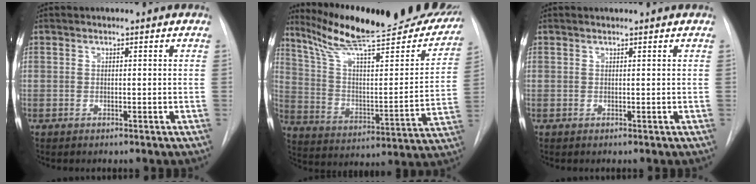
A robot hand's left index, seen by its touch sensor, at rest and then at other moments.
{"total": 29.3, "force": [25.0, 4.6, 14.5], "torque": [-0.220, -0.049, 0.349]}
{"total": 0.8, "force": [0.8, 0.0, 0.0], "torque": [-0.007, 0.010, 0.015]}